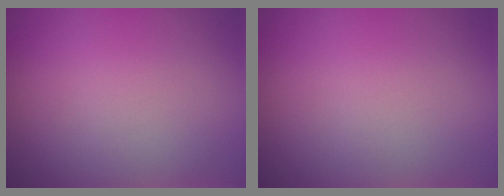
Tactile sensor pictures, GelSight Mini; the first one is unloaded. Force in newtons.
{"total": 0.0}